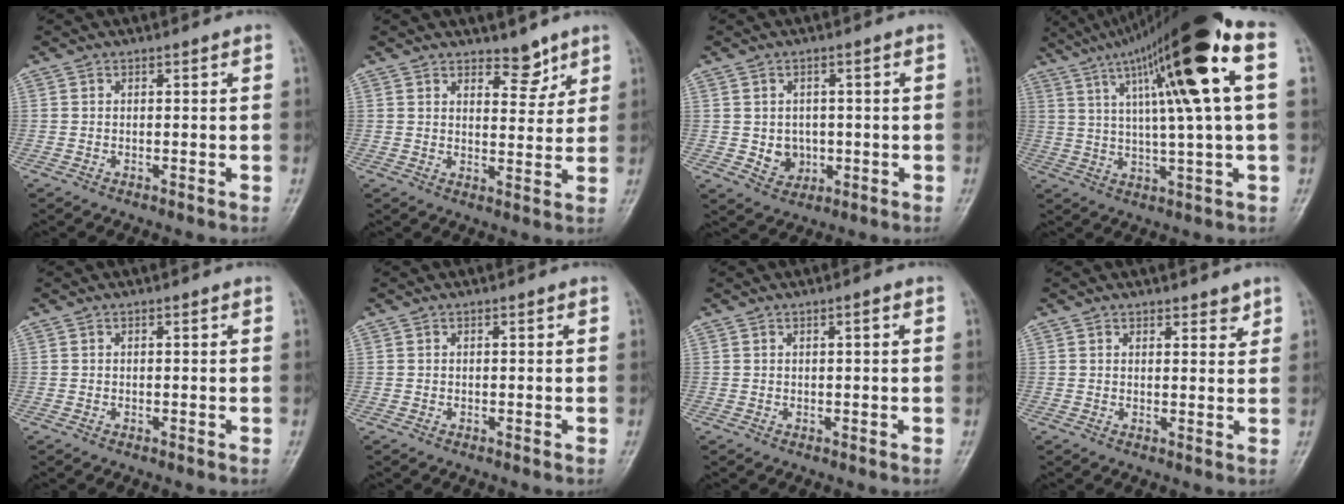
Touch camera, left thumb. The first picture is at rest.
{"total": 4.8, "force": [3.6, 2.3, 2.2], "torque": [-0.004, -0.028, 0.055]}
{"total": 4.8, "force": [-0.4, 4.1, 2.3], "torque": [-0.015, 0.002, 0.003]}
{"total": 22.6, "force": [8.0, 2.8, 21.0], "torque": [-0.344, 0.020, 0.124]}
{"total": 0.0}
{"total": 0.0}
{"total": 1.1, "force": [0.4, 0.1, 1.0], "torque": [-0.017, 0.002, 0.006]}
{"total": 2.8, "force": [2.1, 1.3, 1.3], "torque": [-0.001, -0.013, 0.028]}